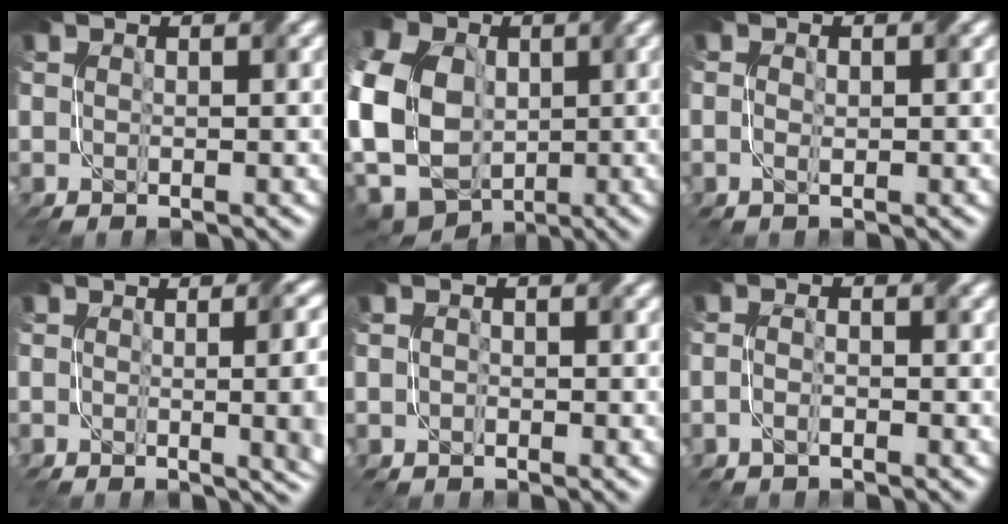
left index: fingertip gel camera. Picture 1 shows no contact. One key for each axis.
{"total": 16.4, "fx": -0.8, "fy": 13.2, "fz": 9.8, "tx": -0.240, "ty": 0.014, "tz": -0.027}
{"total": 1.4, "fx": -1.4, "fy": 0.1, "fz": -0.2, "tx": 0.002, "ty": -0.002, "tz": -0.004}
{"total": 8.0, "fx": -1.4, "fy": 3.6, "fz": 7.0, "tx": -0.020, "ty": 0.005, "tz": -0.008}
{"total": 1.6, "fx": -1.4, "fy": 0.2, "fz": -0.8, "tx": 0.018, "ty": -0.002, "tz": -0.005}
{"total": 2.1, "fx": -2.1, "fy": 0.0, "fz": -0.1, "tx": -0.007, "ty": -0.002, "tz": -0.023}